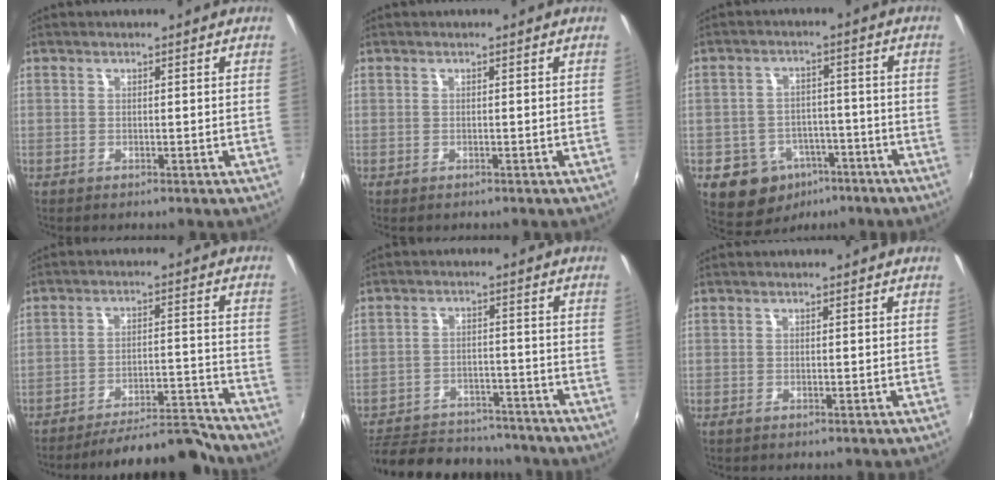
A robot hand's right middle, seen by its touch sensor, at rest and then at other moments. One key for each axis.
{"total": 0.0}
{"total": 10.7, "fx": -6.0, "fy": 8.1, "fz": 3.7, "tx": -0.089, "ty": 0.021, "tz": -0.065}
{"total": 14.3, "fx": -13.7, "fy": 1.8, "fz": 4.0, "tx": -0.070, "ty": 0.030, "tz": -0.185}
{"total": 16.3, "fx": -13.5, "fy": 7.5, "fz": 5.3, "tx": -0.131, "ty": 0.029, "tz": -0.177}
{"total": 0.0}